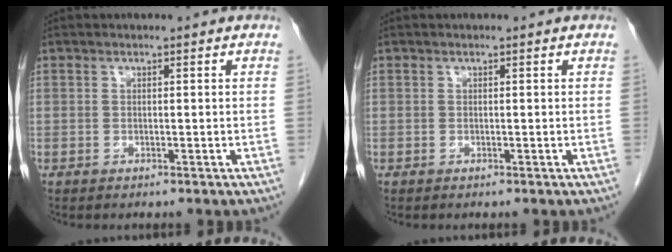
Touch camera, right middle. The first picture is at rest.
{"total": 0.0}